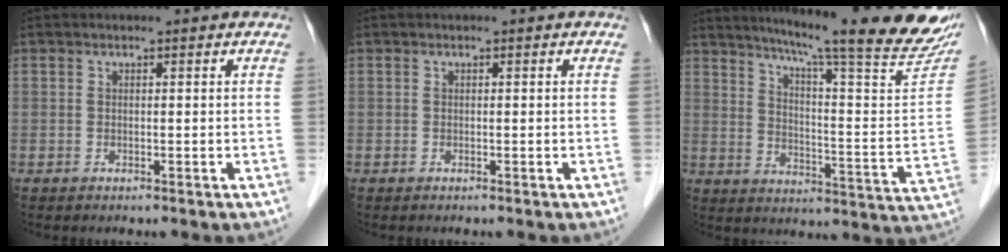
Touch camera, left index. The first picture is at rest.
{"total": 0.0}
{"total": 25.1, "force": [21.0, 0.8, 13.7], "torque": [-0.200, -0.069, 0.266]}